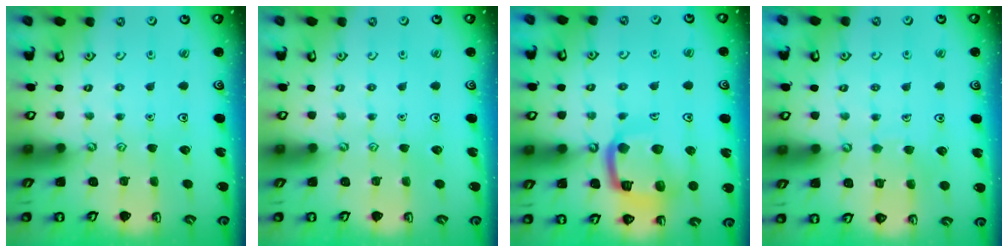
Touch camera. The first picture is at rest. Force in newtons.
{"total": 0.0}
{"total": 15.5, "press": 15.4, "slide": 1.6}
{"total": 5.1, "press": 5.1, "slide": 0.4}